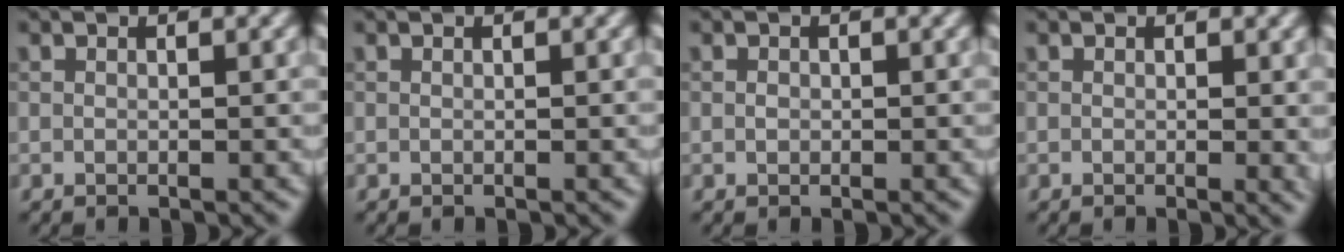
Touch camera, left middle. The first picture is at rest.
{"total": 0.0}
{"total": 0.5, "force": [0.0, 0.4, 0.3], "torque": [-0.005, -0.002, -0.001]}
{"total": 1.2, "force": [0.2, 0.3, 1.1], "torque": [-0.010, -0.006, 0.001]}